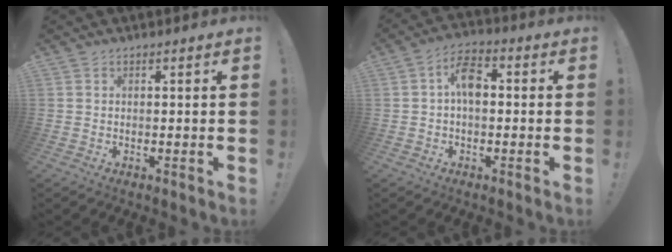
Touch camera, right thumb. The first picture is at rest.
{"total": 7.7, "force": [0.1, 4.4, 6.3], "torque": [-0.105, 0.011, 0.000]}